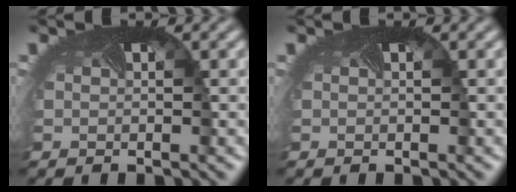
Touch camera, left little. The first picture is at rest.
{"total": 0.0}